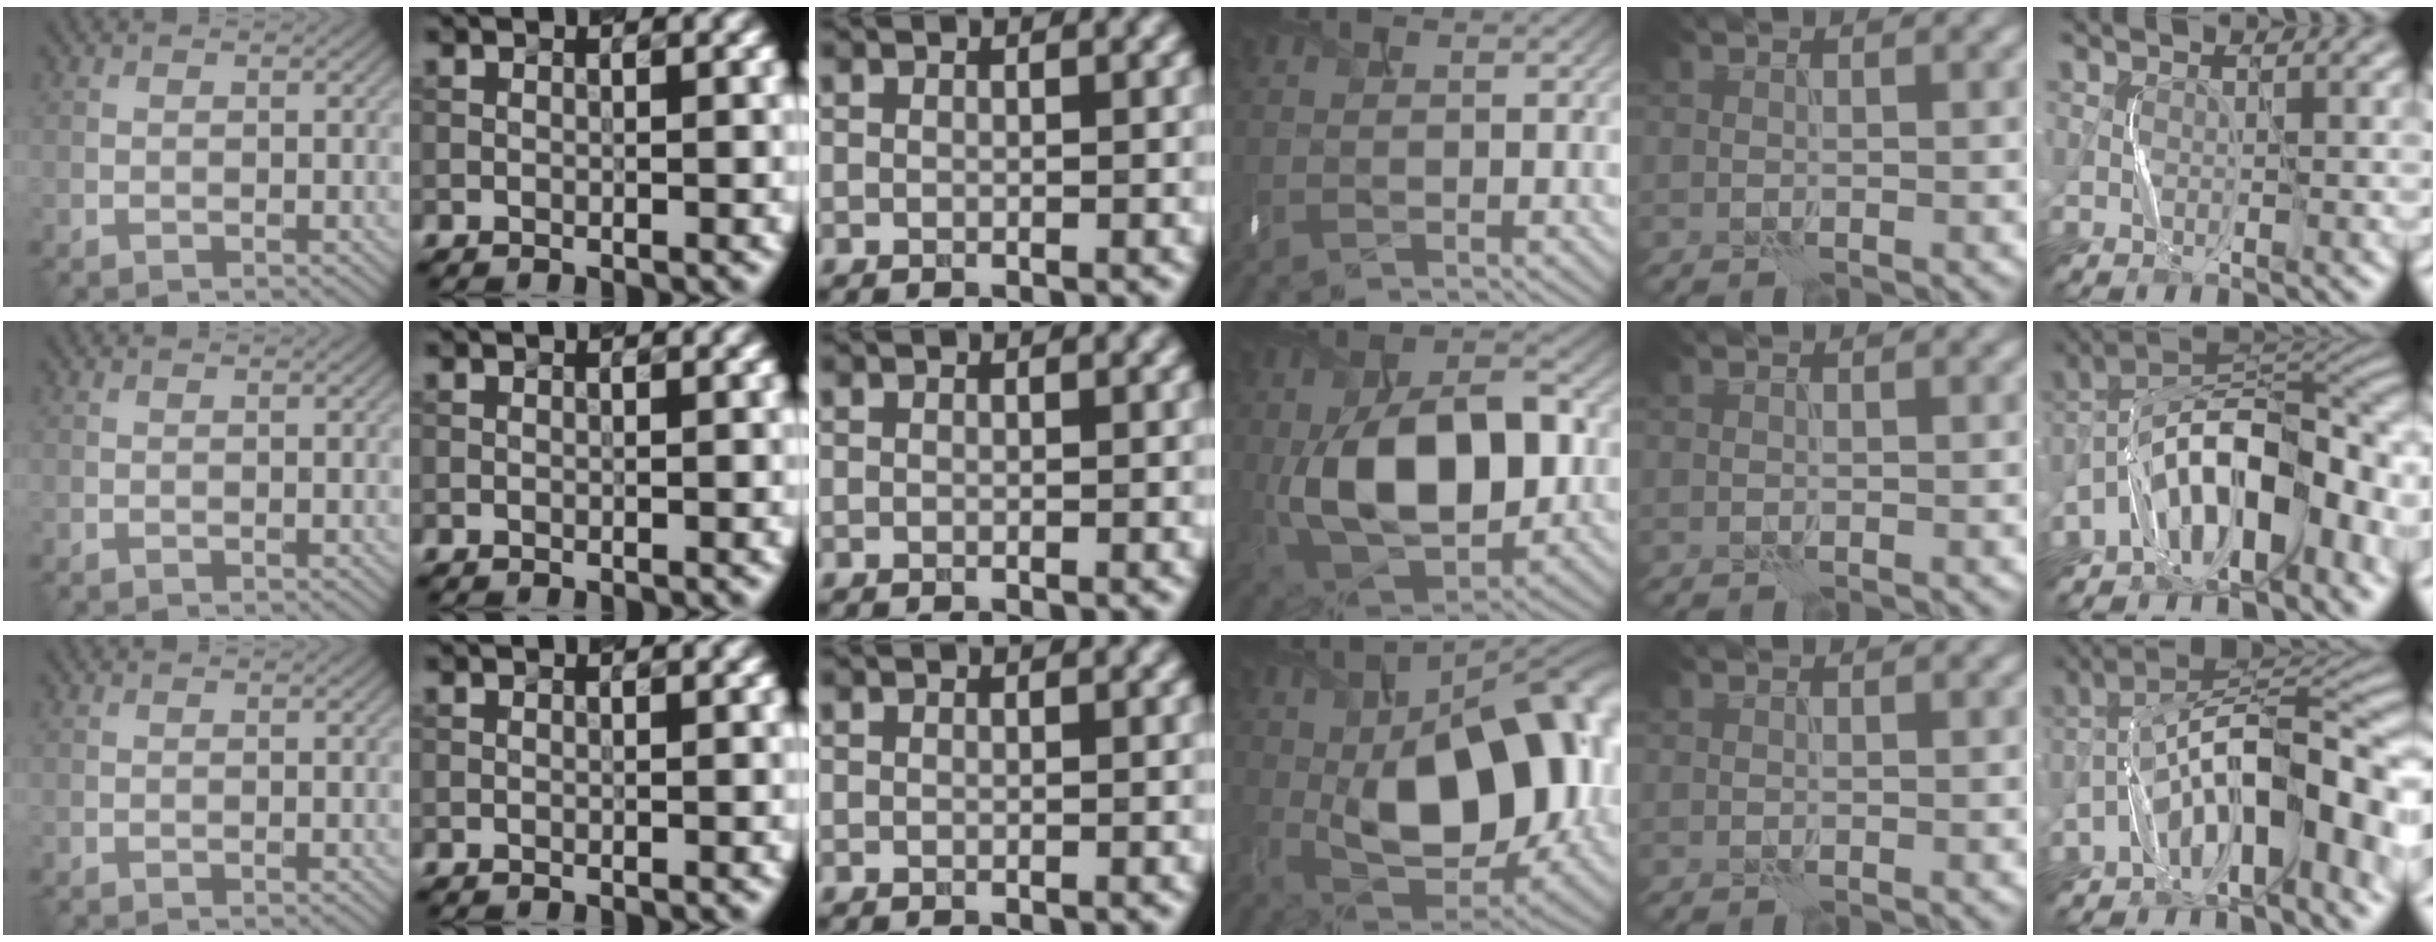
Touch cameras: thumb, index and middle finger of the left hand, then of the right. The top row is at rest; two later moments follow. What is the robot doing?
{"motion": "shake", "object": "handbell"}